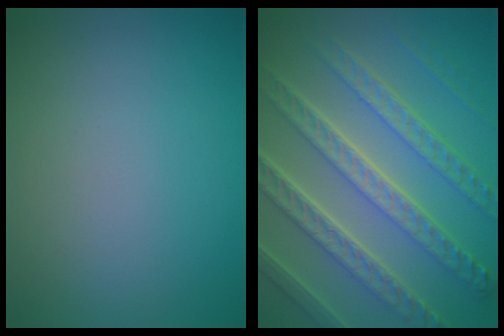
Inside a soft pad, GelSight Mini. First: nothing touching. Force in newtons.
{"total": 9.0, "press": 6.4, "slide": 6.4}